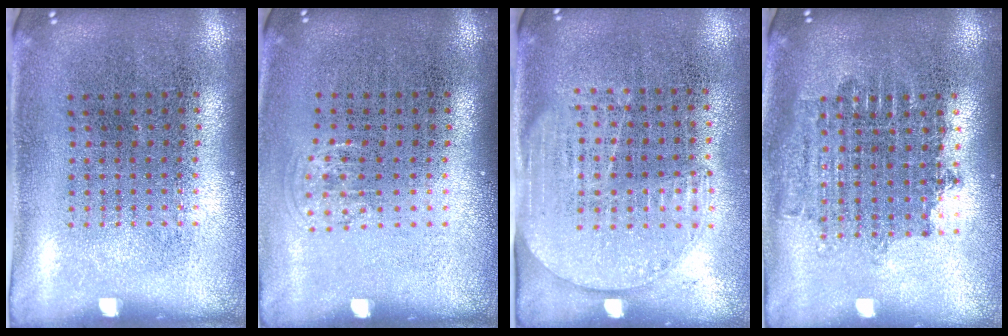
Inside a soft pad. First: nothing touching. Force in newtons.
{"total": 0.7, "press": 0.5, "slide": 0.4}
{"total": 1.5, "press": 1.2, "slide": 0.9}
{"total": 1.6, "press": 1.3, "slide": 0.9}